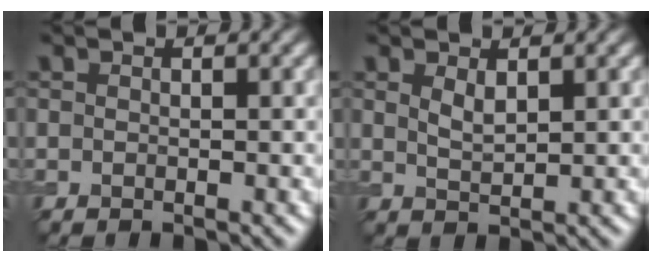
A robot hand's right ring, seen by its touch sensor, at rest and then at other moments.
{"total": 1.5, "force": [0.9, 0.6, 1.1], "torque": [-0.025, -0.003, 0.021]}